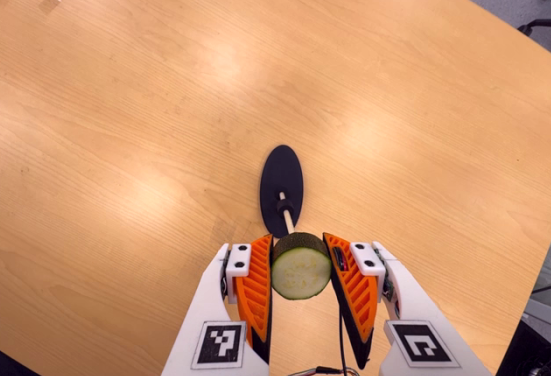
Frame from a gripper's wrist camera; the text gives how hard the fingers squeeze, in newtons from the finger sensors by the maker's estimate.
{"total": 10.8, "left": 10.2, "right": 11.4}